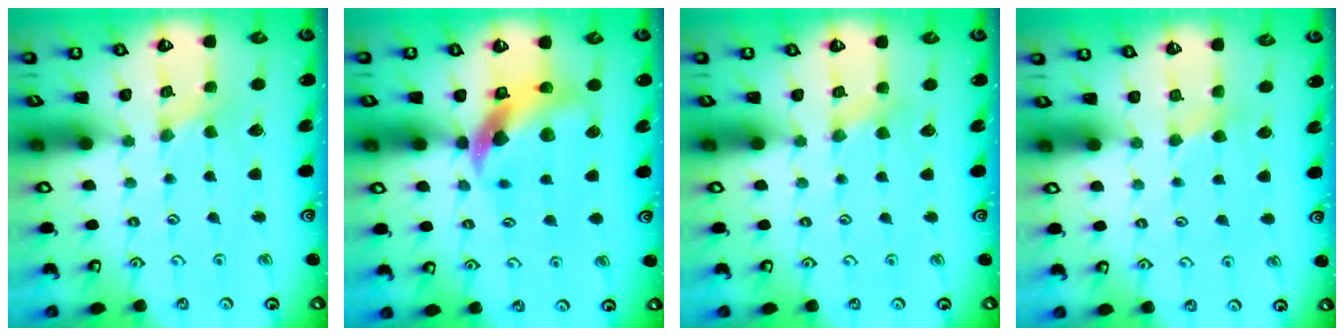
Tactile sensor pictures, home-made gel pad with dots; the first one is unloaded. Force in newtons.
{"total": 11.2, "press": 11.1, "slide": 1.6}
{"total": 2.3, "press": 2.3, "slide": 0.4}
{"total": 2.9, "press": 2.9, "slide": 0.3}